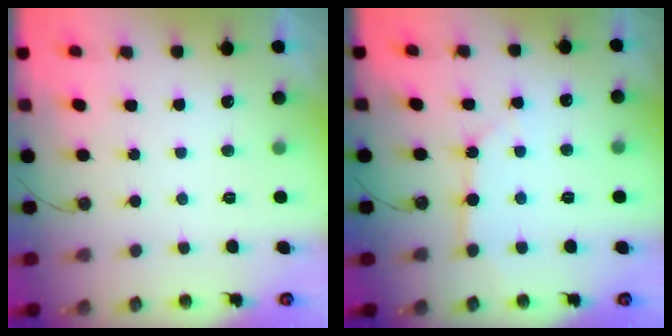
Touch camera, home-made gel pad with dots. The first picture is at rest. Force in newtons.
{"total": 3.9, "press": 3.9, "slide": 0.3}